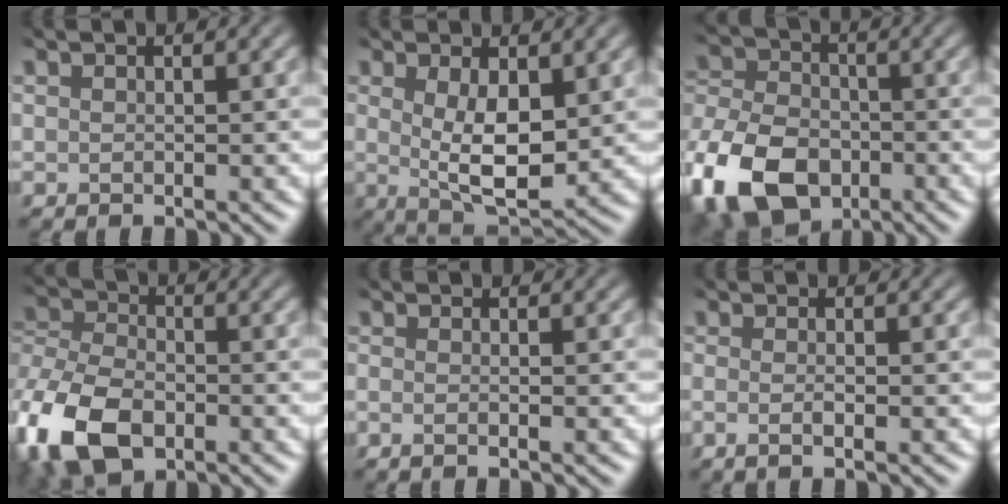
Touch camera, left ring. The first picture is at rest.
{"total": 5.5, "force": [0.3, 2.1, 5.0], "torque": [-0.102, -0.018, 0.008]}
{"total": 11.5, "force": [-6.1, 7.6, 6.0], "torque": [-0.130, -0.036, -0.121]}
{"total": 9.3, "force": [-4.9, 5.5, 5.6], "torque": [-0.157, -0.022, -0.102]}
{"total": 0.6, "force": [-0.6, 0.0, 0.2], "torque": [-0.001, -0.010, -0.019]}
{"total": 1.4, "force": [-0.8, 0.1, 1.1], "torque": [-0.019, -0.009, -0.021]}